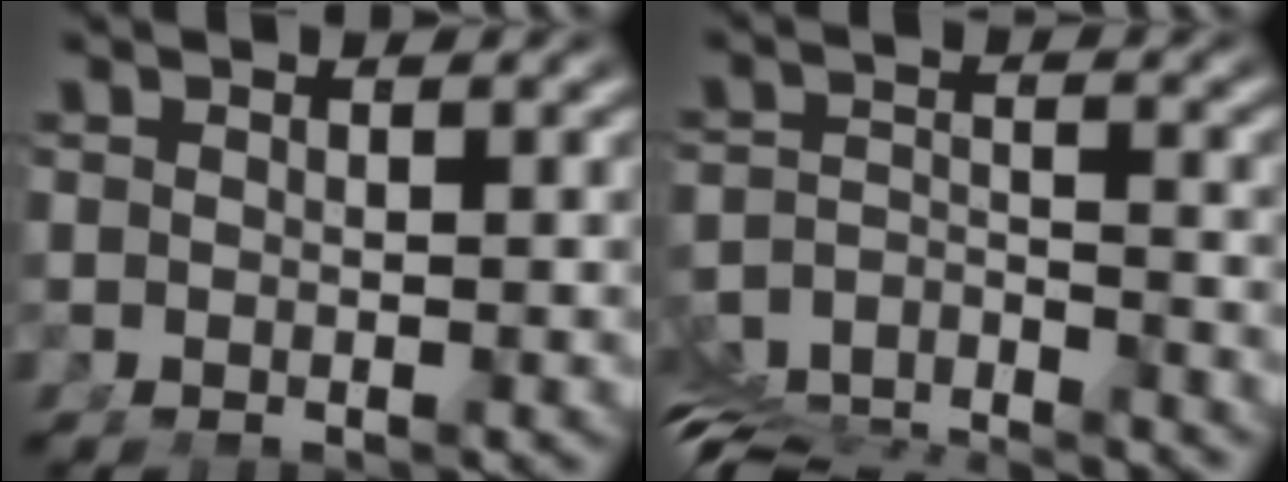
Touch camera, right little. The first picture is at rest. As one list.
[{"total": 7.5, "force": [-5.3, 3.4, 4.1], "torque": [-0.074, -0.043, -0.073]}]